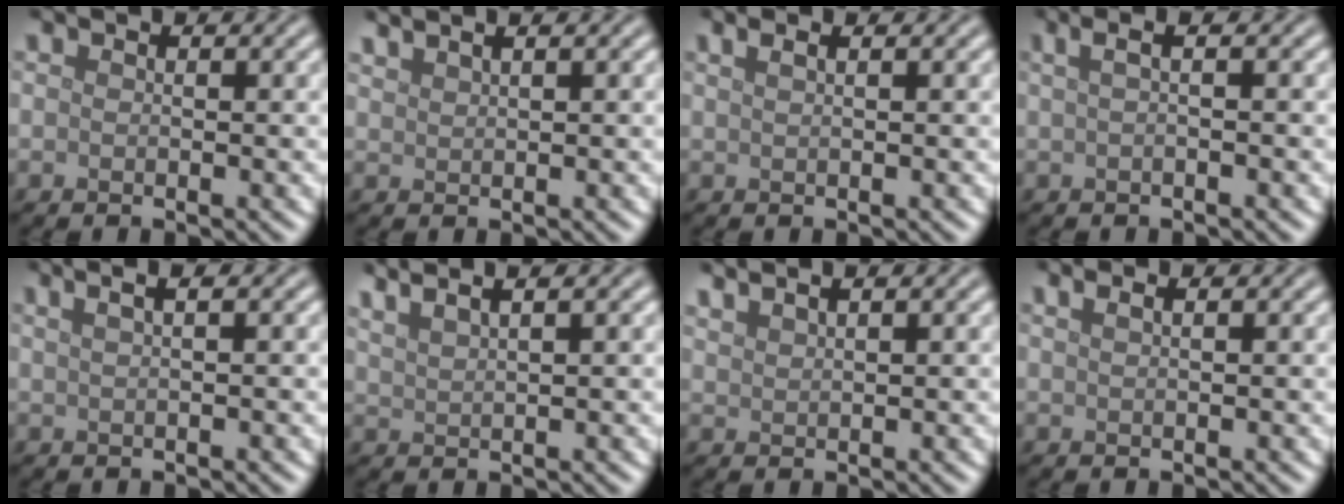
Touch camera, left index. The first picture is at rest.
{"total": 2.7, "force": [2.1, 0.8, 1.4], "torque": [-0.012, 0.012, 0.019]}
{"total": 2.5, "force": [1.5, 1.1, 1.7], "torque": [-0.011, 0.006, -0.002]}
{"total": 2.5, "force": [0.7, 0.9, 2.2], "torque": [-0.028, 0.003, -0.006]}
{"total": 4.6, "force": [2.3, 2.2, 3.2], "torque": [-0.021, 0.031, 0.005]}
{"total": 5.4, "force": [3.8, 1.9, 3.3], "torque": [-0.035, 0.035, 0.036]}
{"total": 2.8, "force": [2.2, 0.9, 1.5], "torque": [-0.009, 0.013, 0.018]}
{"total": 2.0, "force": [1.2, 0.9, 1.3], "torque": [-0.011, 0.001, 0.001]}